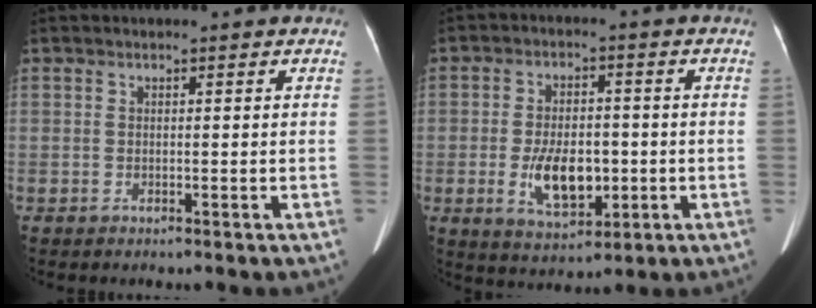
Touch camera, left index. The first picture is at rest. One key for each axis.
{"total": 8.5, "fx": -1.9, "fy": 4.4, "fz": 7.1, "tx": -0.136, "ty": -0.001, "tz": -0.024}